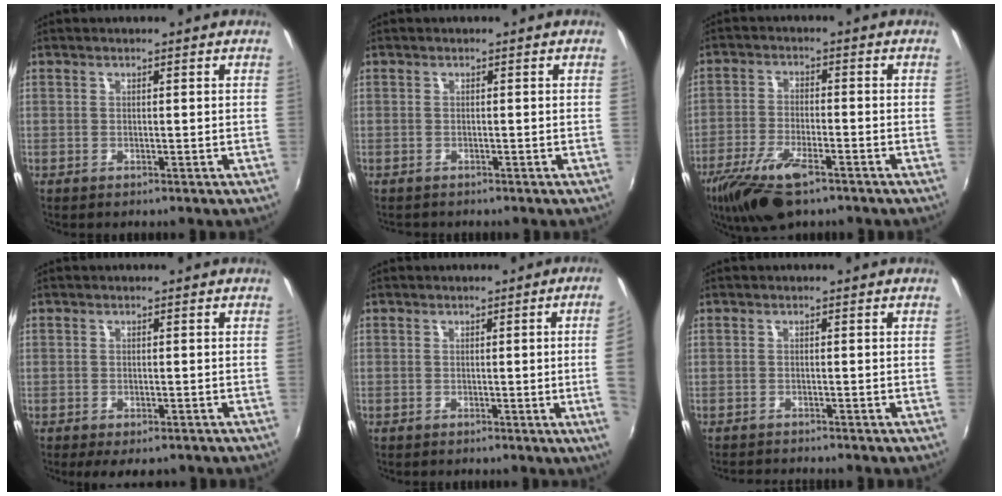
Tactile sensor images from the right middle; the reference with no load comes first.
{"total": 0.8, "force": [-0.8, 0.2, 0.1], "torque": [-0.006, -0.001, -0.011]}
{"total": 11.5, "force": [-7.4, 3.9, 7.8], "torque": [-0.180, -0.031, -0.145]}
{"total": 4.0, "force": [-2.9, 1.6, 2.3], "torque": [-0.052, -0.018, -0.043]}
{"total": 5.3, "force": [0.1, -1.9, 4.9], "torque": [-0.069, -0.008, 0.004]}
{"total": 2.9, "force": [-2.8, -0.2, 0.6], "torque": [-0.025, -0.013, -0.051]}